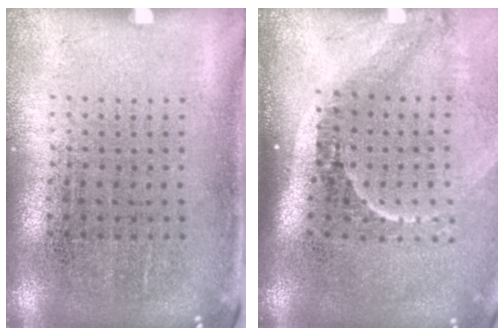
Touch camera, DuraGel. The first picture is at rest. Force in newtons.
{"total": 2.3, "press": 1.4, "slide": 1.8}